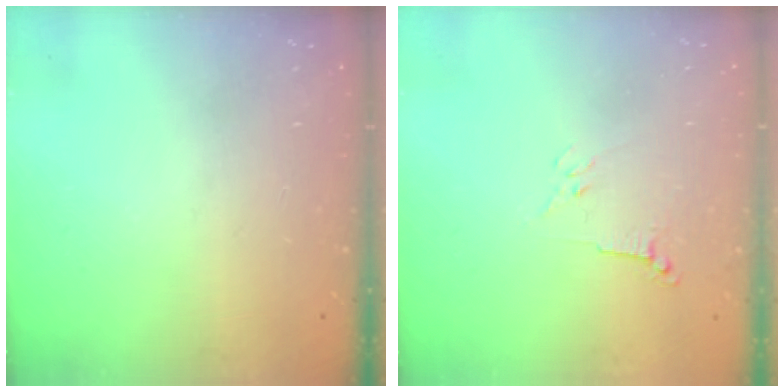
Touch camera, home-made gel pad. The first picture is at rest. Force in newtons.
{"total": 3.0, "press": 2.9, "slide": 0.8}